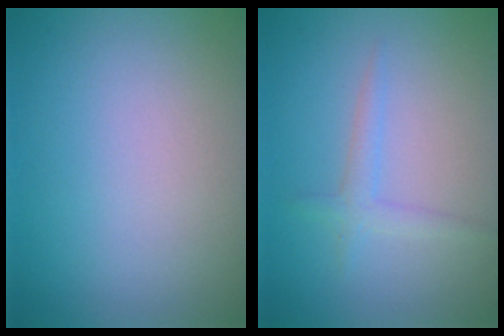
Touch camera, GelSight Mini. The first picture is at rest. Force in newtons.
{"total": 1.5, "press": 1.5, "slide": 0.1}